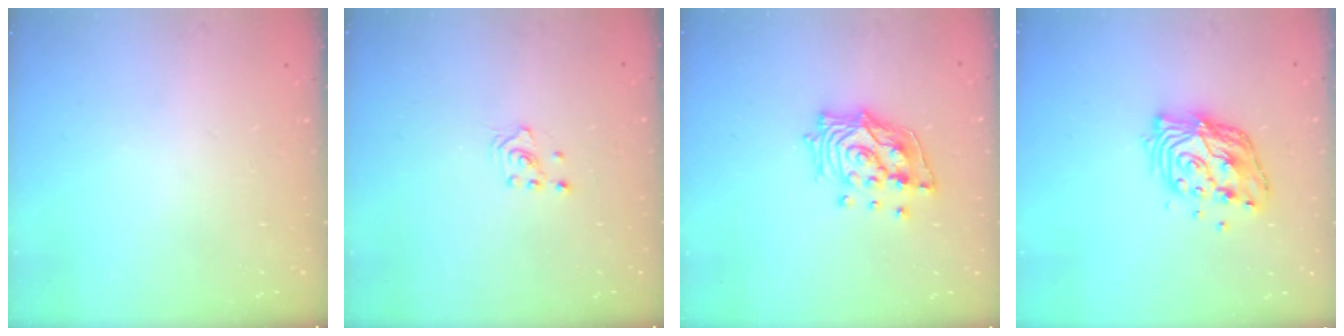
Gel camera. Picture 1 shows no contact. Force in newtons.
{"total": 2.0, "press": 2.0, "slide": 0.2}
{"total": 14.3, "press": 14.2, "slide": 1.9}
{"total": 12.5, "press": 12.5, "slide": 1.1}